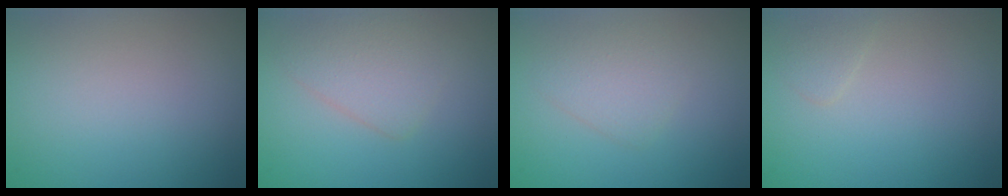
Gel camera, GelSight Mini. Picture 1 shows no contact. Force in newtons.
{"total": 2.9, "press": 2.9, "slide": 0.0}
{"total": 2.1, "press": 2.1, "slide": 0.0}
{"total": 0.8, "press": 0.8, "slide": 0.0}